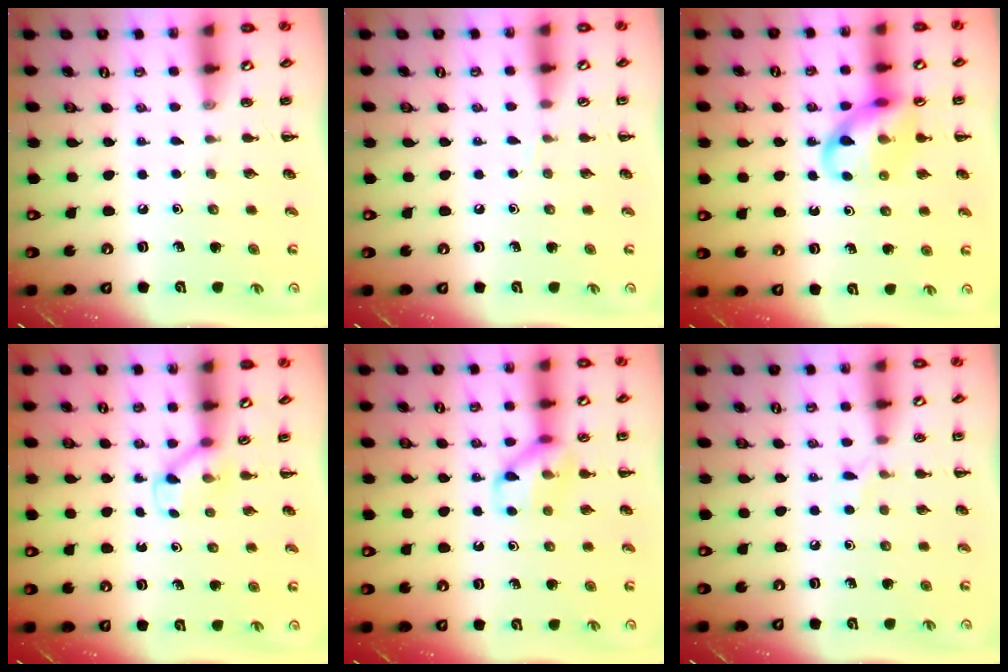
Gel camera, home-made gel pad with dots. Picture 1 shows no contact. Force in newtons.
{"total": 3.0, "press": 2.8, "slide": 1.0}
{"total": 12.0, "press": 11.9, "slide": 1.6}
{"total": 2.6, "press": 2.4, "slide": 0.9}
{"total": 10.9, "press": 10.8, "slide": 1.2}
{"total": 3.9, "press": 3.6, "slide": 1.4}